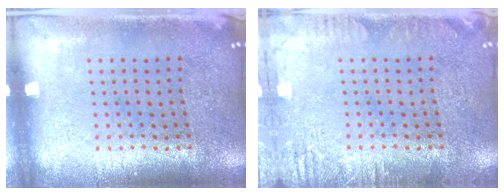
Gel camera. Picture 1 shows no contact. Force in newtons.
{"total": 2.2, "press": 2.2, "slide": 0.3}